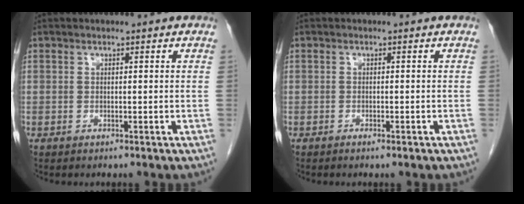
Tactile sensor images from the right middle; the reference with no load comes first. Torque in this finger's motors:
{"motor_torque": [-0.46, -0.04, -0.07, -0.01]}